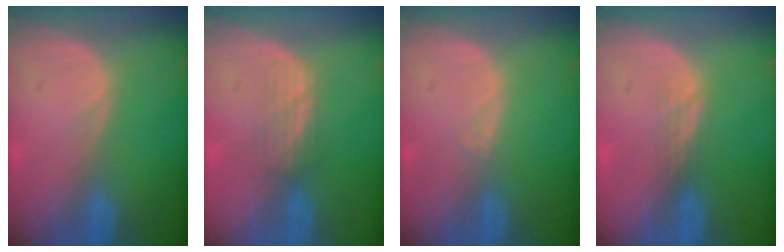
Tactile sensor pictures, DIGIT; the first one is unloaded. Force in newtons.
{"total": 2.8, "press": 2.6, "slide": 1.0}
{"total": 0.6, "press": 0.4, "slide": 0.4}
{"total": 1.5, "press": 1.2, "slide": 0.9}